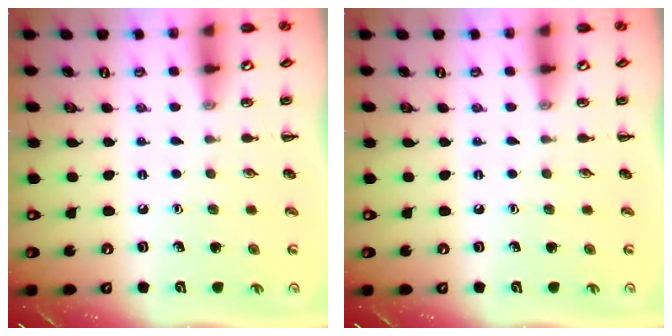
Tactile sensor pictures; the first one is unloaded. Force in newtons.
{"total": 0.0}